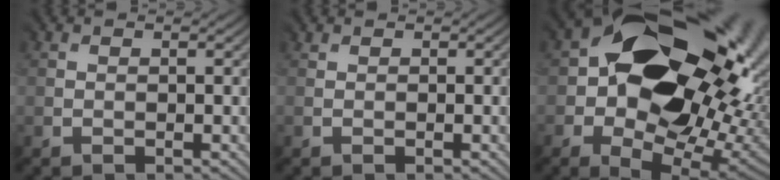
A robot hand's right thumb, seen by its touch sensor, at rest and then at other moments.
{"total": 0.0}
{"total": 21.4, "force": [1.6, 15.5, 14.6], "torque": [-0.223, -0.033, 0.050]}